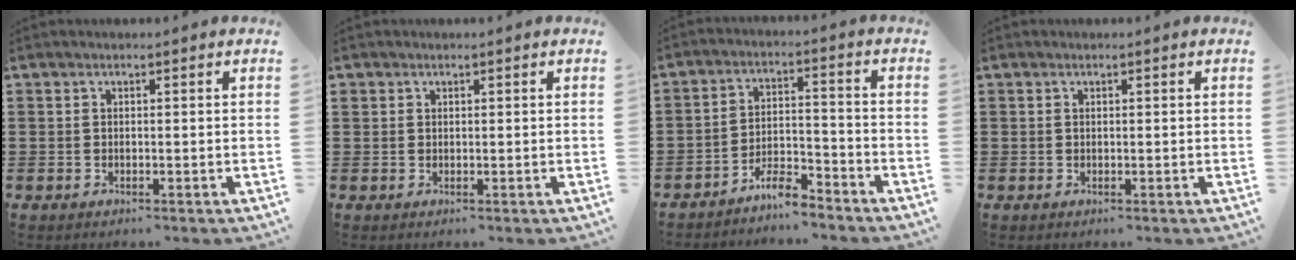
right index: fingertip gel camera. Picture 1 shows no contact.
{"total": 0.7, "force": [0.3, 0.7, 0.0], "torque": [-0.002, 0.004, 0.006]}
{"total": 5.0, "force": [-4.7, 0.8, 1.7], "torque": [-0.039, 0.009, -0.093]}
{"total": 0.0}